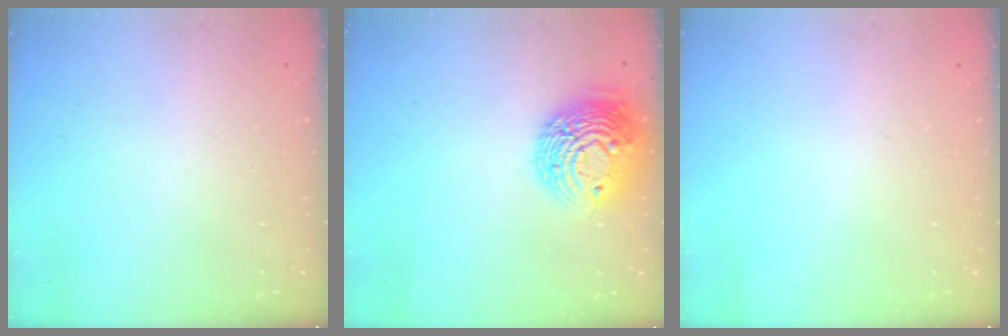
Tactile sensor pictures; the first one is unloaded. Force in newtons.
{"total": 13.9, "press": 13.8, "slide": 1.0}
{"total": 0.0}